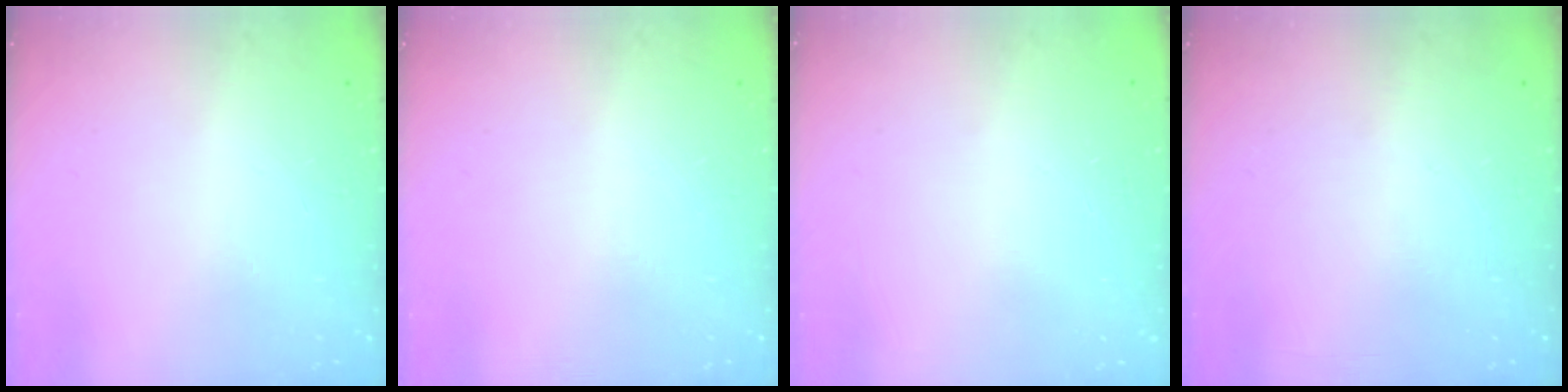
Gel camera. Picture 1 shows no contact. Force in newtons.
{"total": 0.0}
{"total": 0.0}
{"total": 0.0}